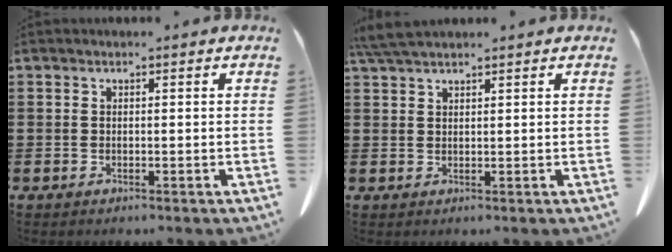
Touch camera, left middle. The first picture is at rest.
{"total": 3.6, "force": [3.0, 0.4, 2.0], "torque": [-0.047, -0.001, 0.057]}